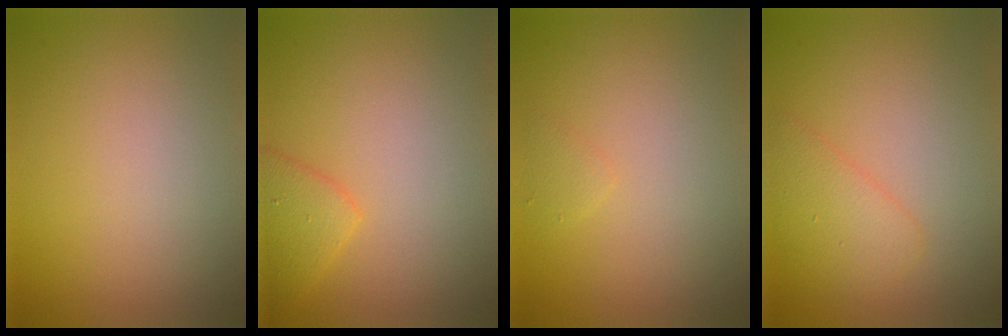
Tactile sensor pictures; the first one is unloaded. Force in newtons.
{"total": 2.5, "press": 2.4, "slide": 0.3}
{"total": 0.7, "press": 0.7, "slide": 0.0}
{"total": 2.8, "press": 2.8, "slide": 0.1}